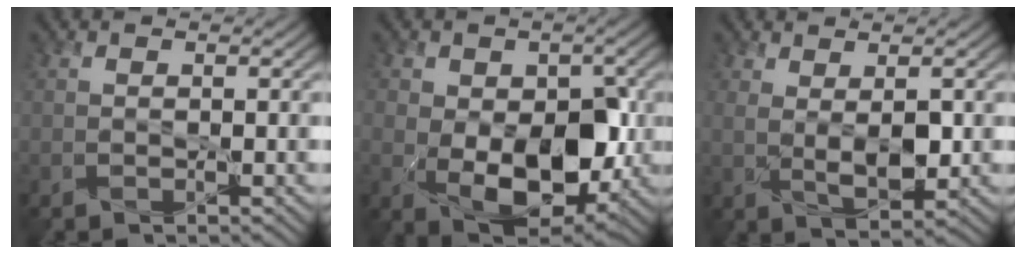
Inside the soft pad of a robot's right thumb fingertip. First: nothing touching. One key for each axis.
{"total": 10.7, "fx": -1.2, "fy": 7.1, "fz": 7.9, "tx": -0.136, "ty": -0.021, "tz": -0.008}
{"total": 4.2, "fx": 1.1, "fy": 1.6, "fz": 3.7, "tx": -0.083, "ty": -0.004, "tz": 0.023}